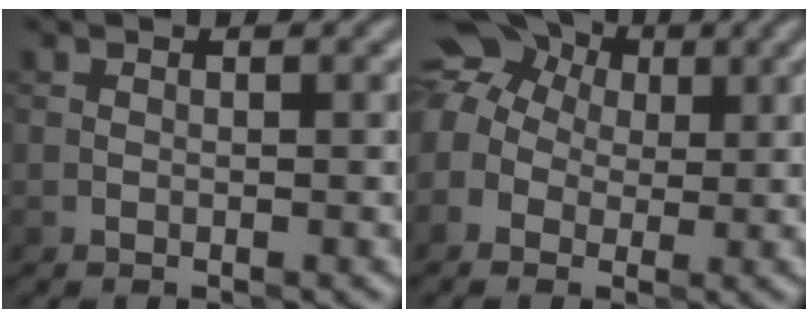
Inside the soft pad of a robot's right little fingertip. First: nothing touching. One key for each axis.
{"total": 10.0, "fx": 2.3, "fy": 8.3, "fz": 5.2, "tx": -0.100, "ty": 0.040, "tz": -0.008}